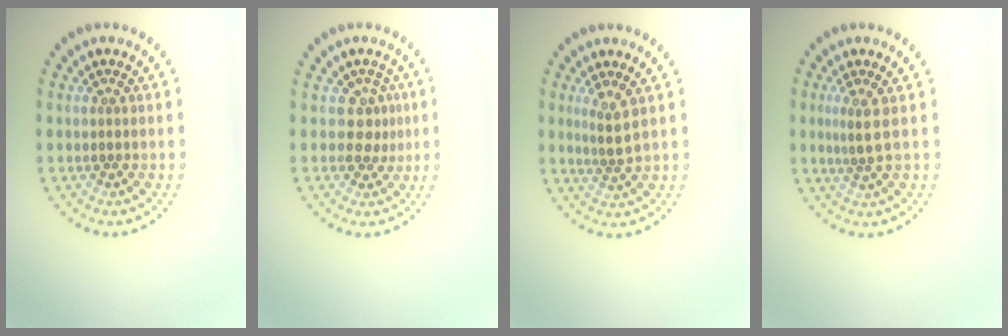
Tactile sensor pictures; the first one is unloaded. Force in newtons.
{"total": 1.9, "press": 1.5, "slide": 1.2}
{"total": 1.8, "press": 1.3, "slide": 1.3}
{"total": 1.7, "press": 1.2, "slide": 1.3}